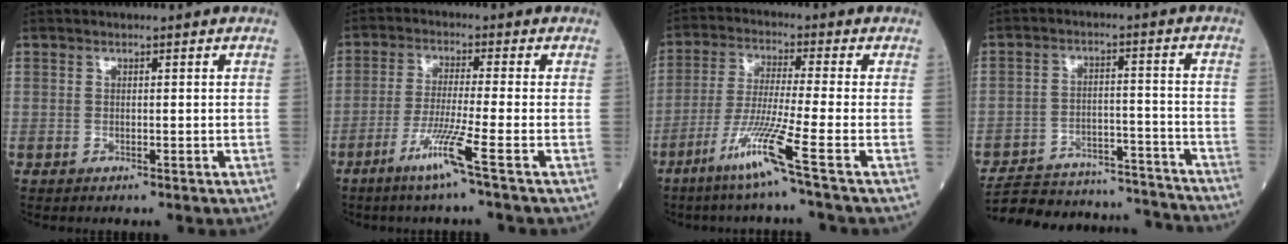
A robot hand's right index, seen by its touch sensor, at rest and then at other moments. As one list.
[{"total": 6.6, "force": [-3.6, -1.6, 5.3], "torque": [-0.102, -0.019, -0.076]}, {"total": 9.1, "force": [-5.0, -2.2, 7.3], "torque": [-0.139, -0.030, -0.106]}, {"total": 21.6, "force": [-20.6, 3.6, 5.4], "torque": [-0.104, 0.005, -0.286]}]